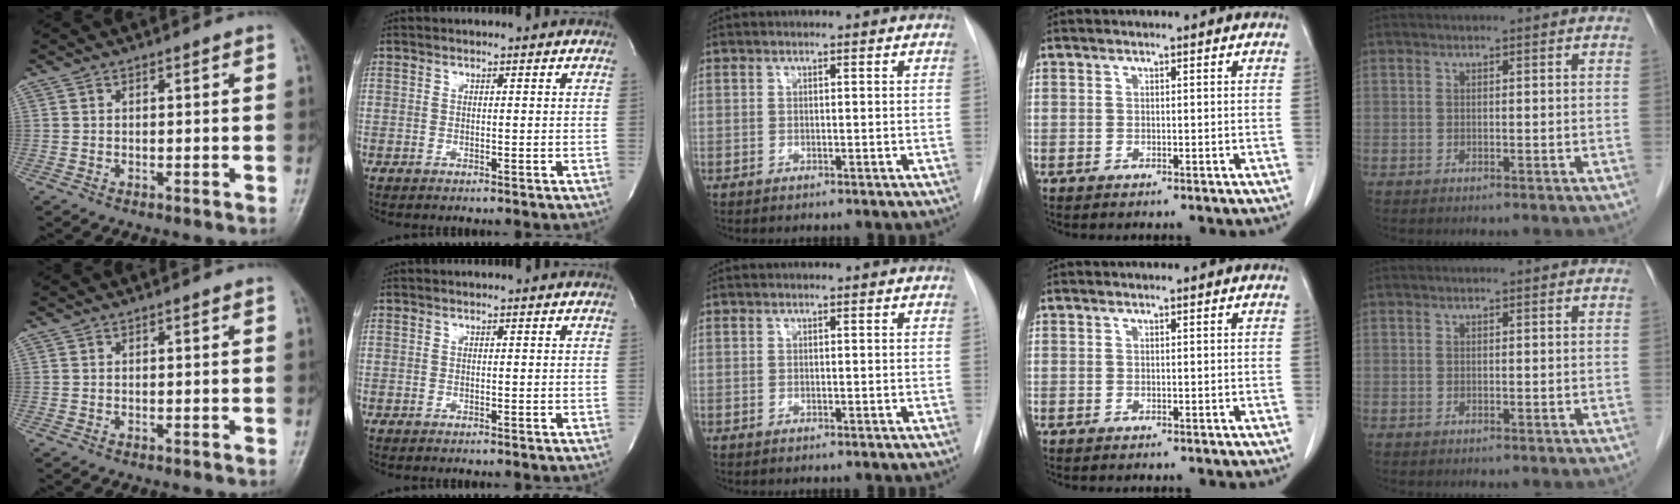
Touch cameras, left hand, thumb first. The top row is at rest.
{}